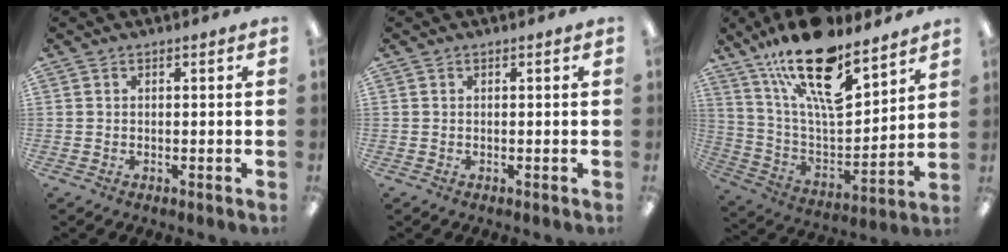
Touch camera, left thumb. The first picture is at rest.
{"total": 0.0}
{"total": 22.1, "force": [15.1, 8.0, 14.0], "torque": [-0.241, -0.092, 0.262]}